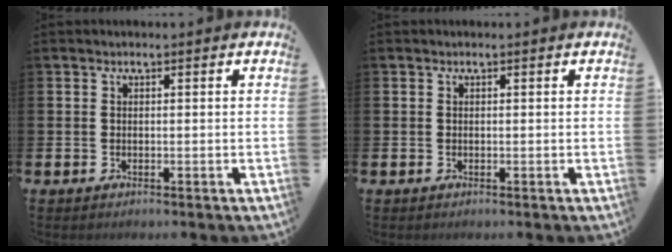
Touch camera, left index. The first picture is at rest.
{"total": 0.0}